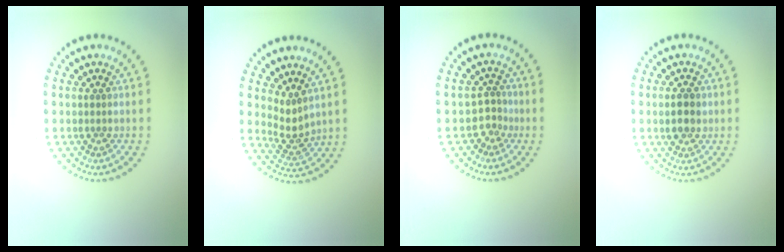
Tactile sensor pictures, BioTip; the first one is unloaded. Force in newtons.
{"total": 2.2, "press": 1.6, "slide": 1.6}
{"total": 1.8, "press": 1.1, "slide": 1.4}
{"total": 2.2, "press": 2.2, "slide": 0.0}